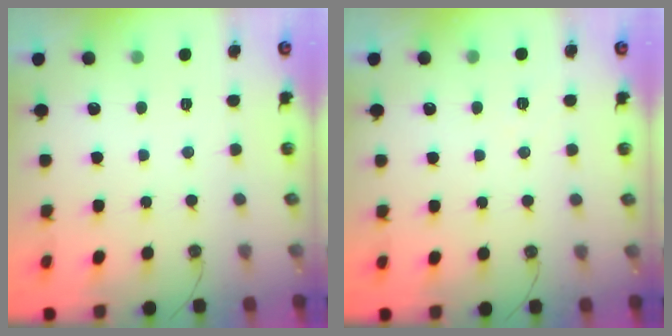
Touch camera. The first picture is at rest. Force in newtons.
{"total": 5.6, "press": 3.5, "slide": 4.3}